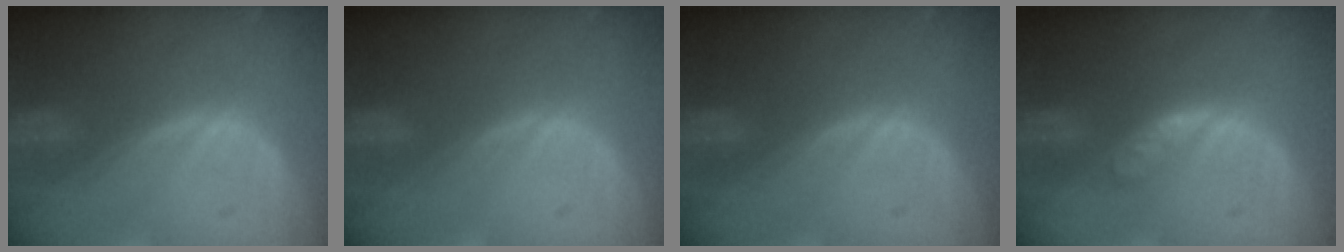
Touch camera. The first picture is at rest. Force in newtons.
{"total": 0.0}
{"total": 0.0}
{"total": 2.7, "press": 2.7, "slide": 0.3}